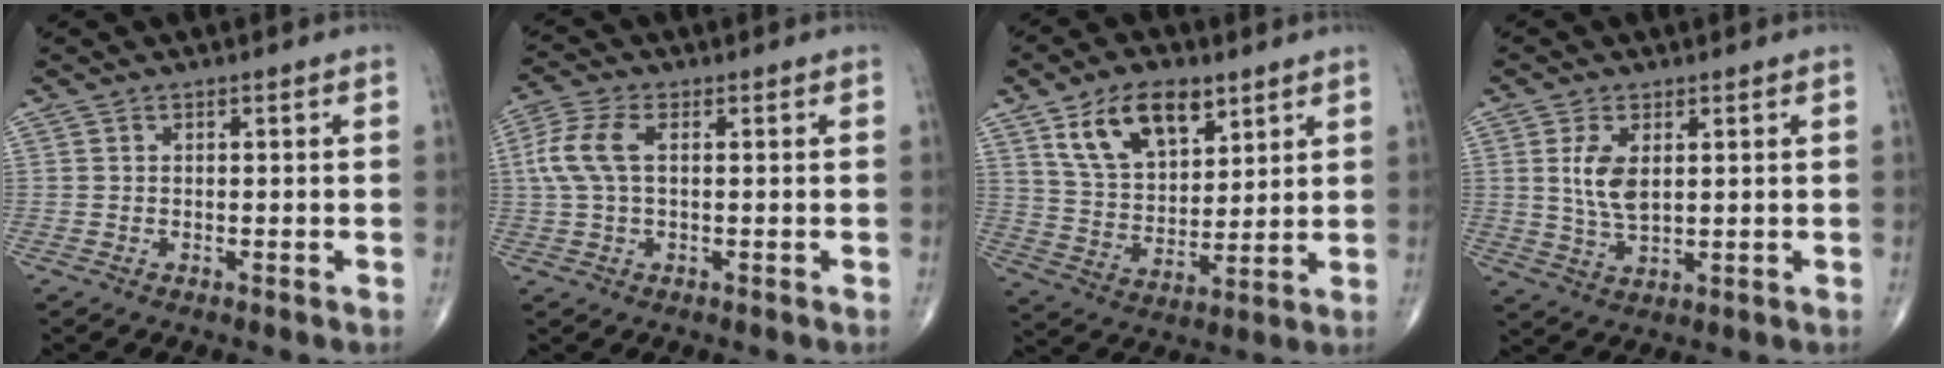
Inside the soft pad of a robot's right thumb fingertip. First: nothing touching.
{"total": 7.2, "force": [1.1, 3.7, 6.1], "torque": [-0.159, 0.018, 0.021]}
{"total": 14.3, "force": [7.7, 7.9, 9.1], "torque": [-0.133, -0.031, 0.148]}
{"total": 6.4, "force": [1.5, 3.3, 5.3], "torque": [-0.101, -0.011, 0.036]}